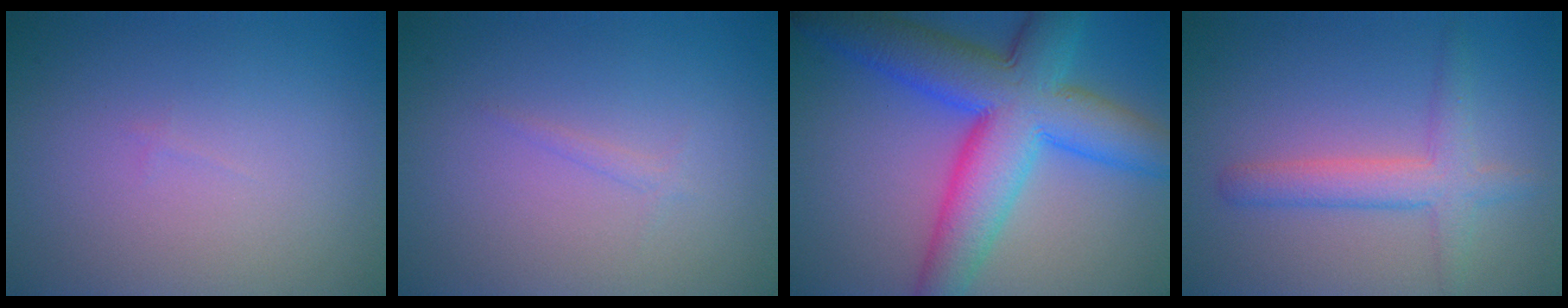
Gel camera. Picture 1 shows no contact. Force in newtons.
{"total": 0.6, "press": 0.6, "slide": 0.0}
{"total": 11.5, "press": 11.5, "slide": 0.3}
{"total": 3.5, "press": 3.5, "slide": 0.2}